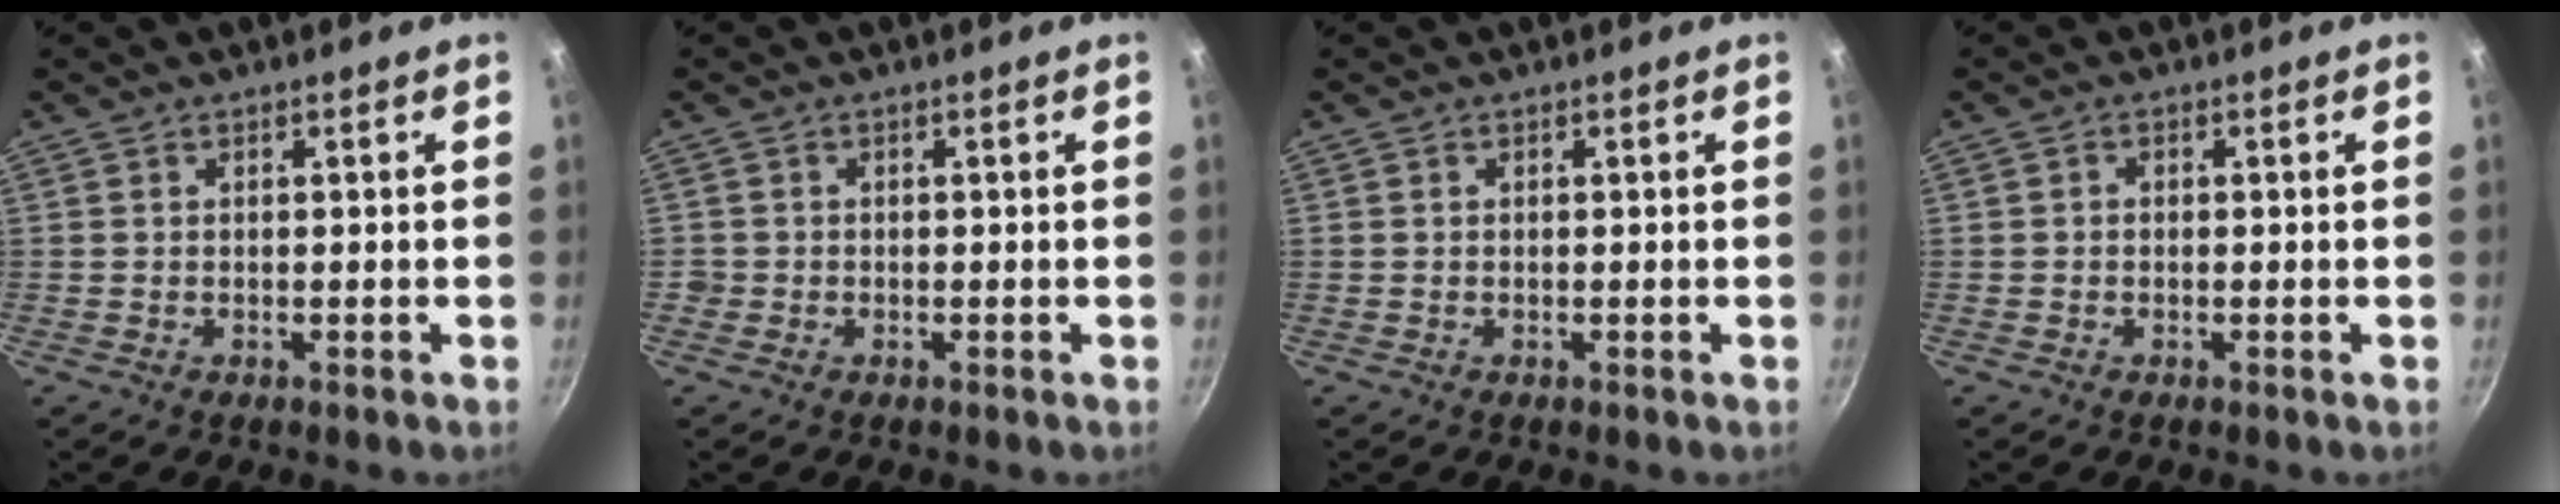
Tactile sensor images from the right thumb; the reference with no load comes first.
{"total": 1.1, "force": [-0.4, 1.0, 0.1], "torque": [-0.001, 0.003, -0.008]}
{"total": 0.0}
{"total": 0.9, "force": [-0.1, 0.7, 0.4], "torque": [-0.008, 0.005, -0.002]}